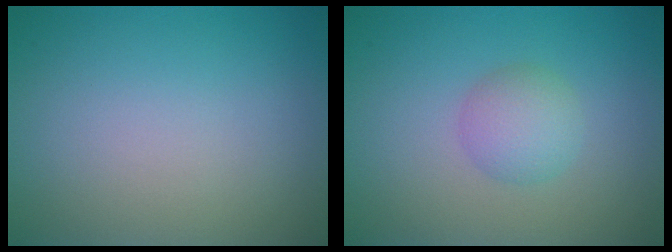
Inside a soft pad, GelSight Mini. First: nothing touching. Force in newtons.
{"total": 2.4, "press": 2.4, "slide": 0.0}